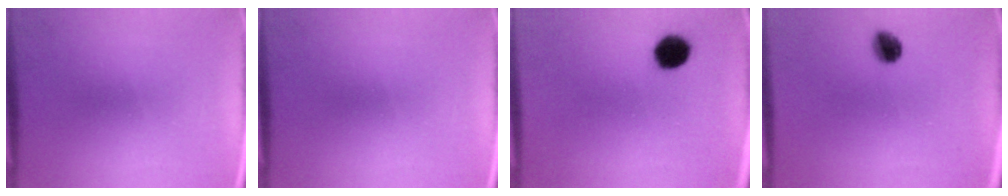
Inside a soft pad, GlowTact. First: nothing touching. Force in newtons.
{"total": 0.0}
{"total": 6.2}
{"total": 4.2}